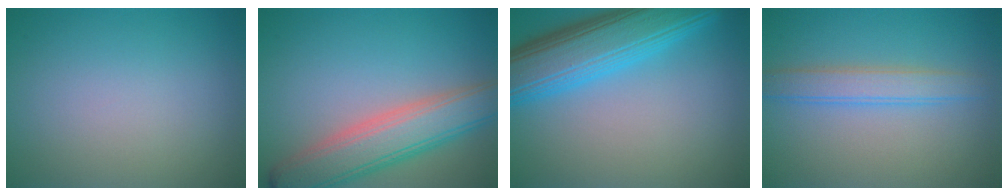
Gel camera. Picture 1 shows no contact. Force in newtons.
{"total": 6.8, "press": 6.7, "slide": 0.5}
{"total": 8.7, "press": 8.7, "slide": 0.2}
{"total": 2.9, "press": 2.9, "slide": 0.0}